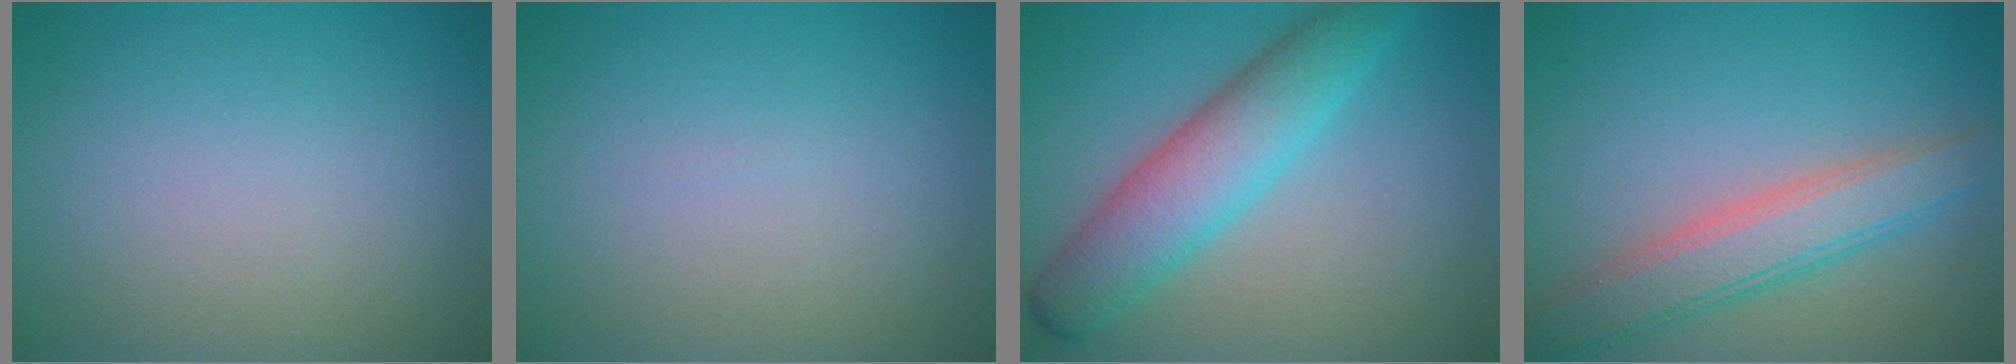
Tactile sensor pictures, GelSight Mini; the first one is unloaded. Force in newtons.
{"total": 0.0}
{"total": 6.4, "press": 6.4, "slide": 0.2}
{"total": 4.9, "press": 4.9, "slide": 0.3}